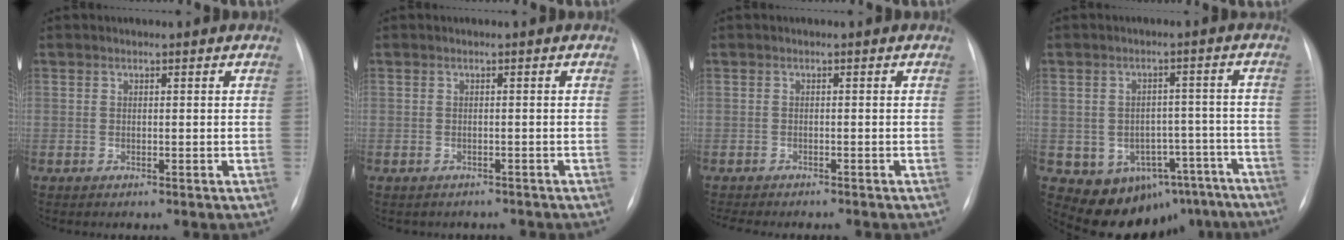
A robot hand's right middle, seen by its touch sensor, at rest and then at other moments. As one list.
[{"total": 3.2, "force": [-2.8, 1.4, 0.5], "torque": [-0.012, 0.003, -0.031]}, {"total": 8.3, "force": [-7.3, 1.4, 3.6], "torque": [-0.045, -0.008, -0.096]}, {"total": 13.9, "force": [-9.1, 9.5, 4.5], "torque": [-0.043, 0.046, -0.102]}]